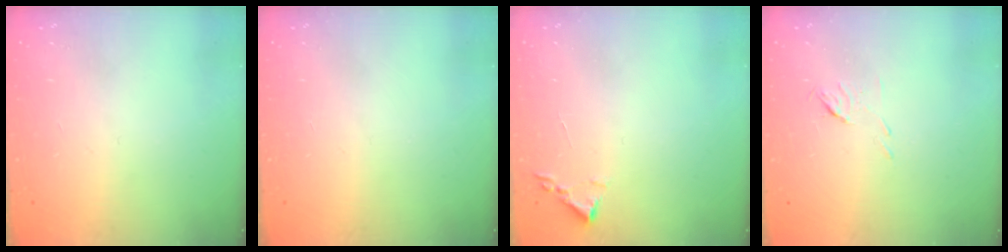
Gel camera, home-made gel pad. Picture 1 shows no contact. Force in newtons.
{"total": 0.0}
{"total": 1.8, "press": 1.7, "slide": 0.2}
{"total": 4.1, "press": 3.9, "slide": 1.2}